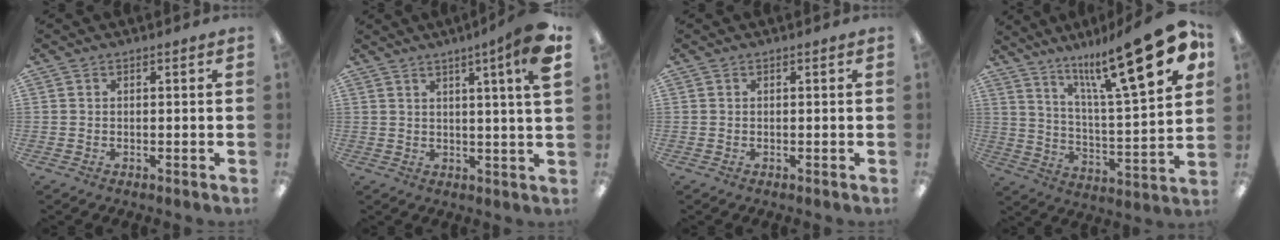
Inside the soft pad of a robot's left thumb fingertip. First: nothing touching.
{"total": 8.3, "force": [4.3, 0.0, 7.2], "torque": [-0.102, -0.018, 0.063]}
{"total": 0.0}
{"total": 22.6, "force": [14.4, 5.5, 16.5], "torque": [-0.245, -0.088, 0.227]}